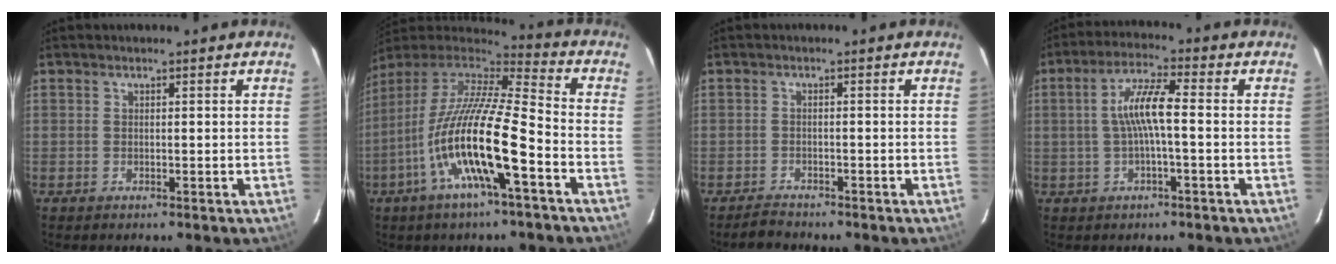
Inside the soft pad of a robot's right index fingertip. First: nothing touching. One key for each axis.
{"total": 19.4, "fx": -7.4, "fy": 3.0, "fz": 17.7, "tx": -0.318, "ty": -0.029, "tz": -0.148}
{"total": 2.4, "fx": -2.3, "fy": 0.8, "fz": 0.3, "tx": -0.016, "ty": 0.002, "tz": -0.041}
{"total": 7.0, "fx": -0.4, "fy": 0.9, "fz": 6.9, "tx": -0.141, "ty": 0.012, "tz": -0.007}